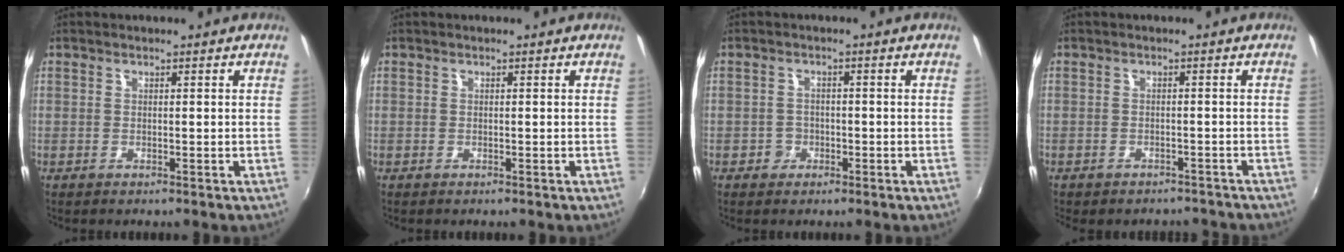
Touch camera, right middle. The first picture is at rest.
{"total": 0.0}
{"total": 2.5, "force": [-1.3, 2.1, 0.3], "torque": [-0.007, 0.003, -0.021]}
{"total": 6.2, "force": [-5.6, 2.4, 1.6], "torque": [-0.036, -0.012, -0.067]}